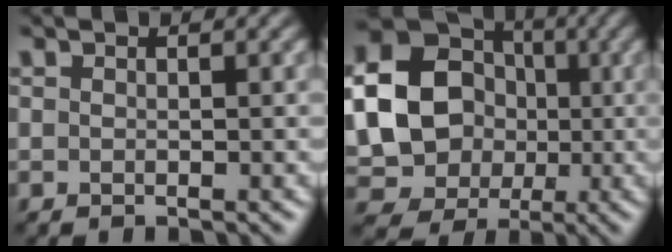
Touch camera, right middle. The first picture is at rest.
{"total": 17.9, "force": [0.7, 16.2, 7.6], "torque": [-0.205, 0.023, -0.025]}